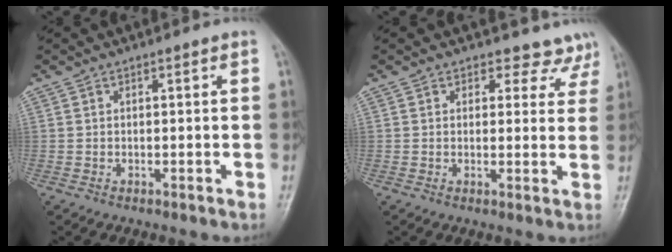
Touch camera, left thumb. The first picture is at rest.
{"total": 5.6, "force": [4.7, 3.0, -0.3], "torque": [0.046, -0.026, 0.035]}